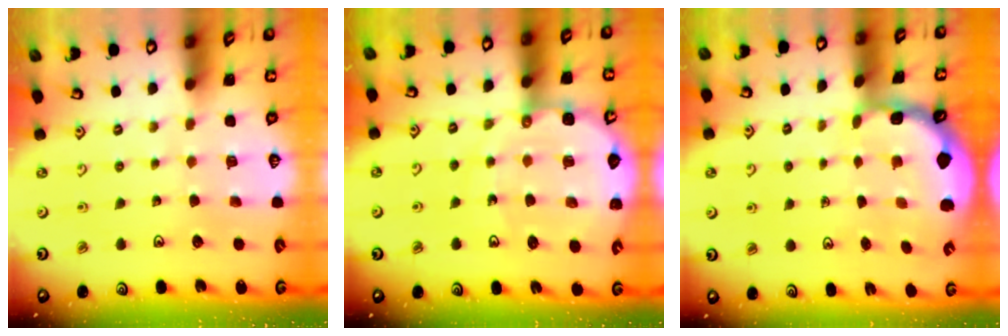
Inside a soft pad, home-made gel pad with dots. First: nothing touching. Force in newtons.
{"total": 9.7, "press": 9.5, "slide": 1.7}
{"total": 1.8, "press": 1.8, "slide": 0.3}